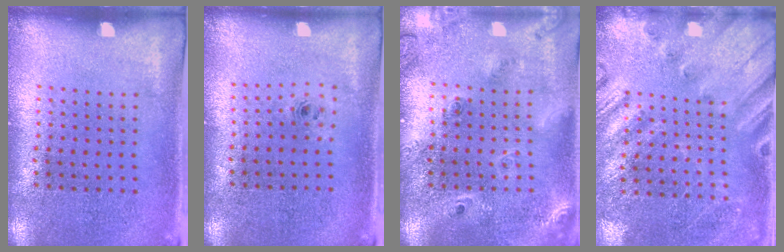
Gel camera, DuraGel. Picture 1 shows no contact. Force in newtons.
{"total": 0.6, "press": 0.3, "slide": 0.6}
{"total": 2.0, "press": 1.7, "slide": 1.0}
{"total": 2.3, "press": 2.0, "slide": 1.0}